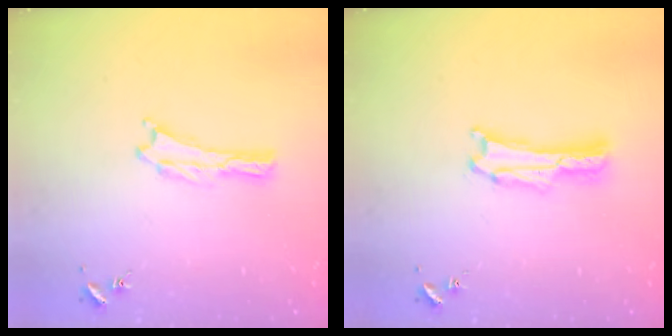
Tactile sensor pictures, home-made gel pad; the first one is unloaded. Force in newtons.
{"total": 1.4, "press": 1.4, "slide": 0.0}